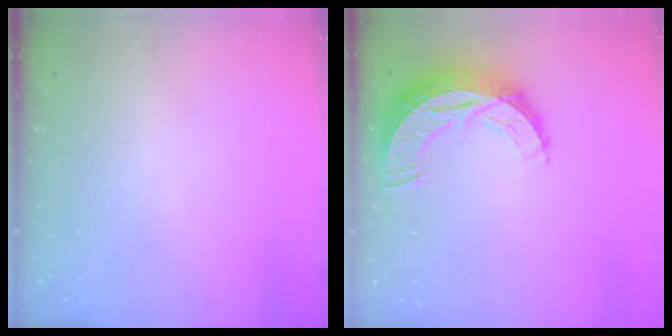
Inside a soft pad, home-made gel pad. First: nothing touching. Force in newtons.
{"total": 11.1, "press": 11.1, "slide": 0.7}